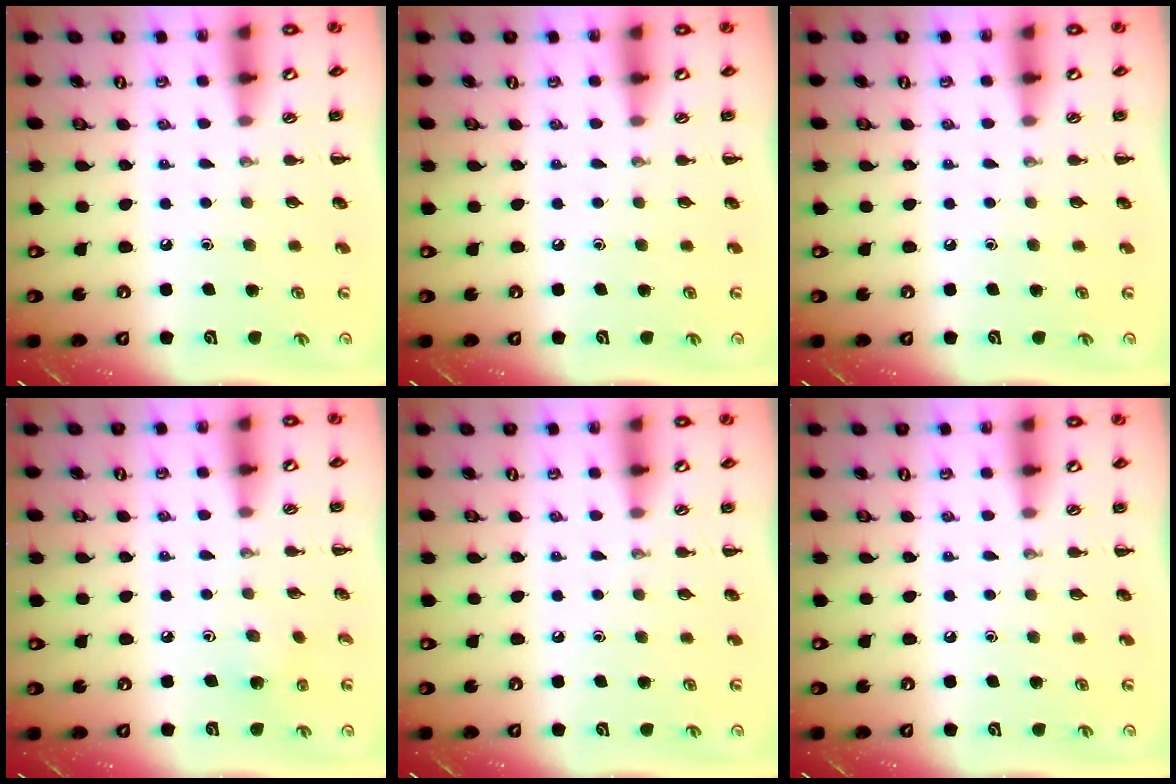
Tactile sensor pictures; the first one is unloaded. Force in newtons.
{"total": 0.0}
{"total": 0.0}
{"total": 3.7, "press": 3.5, "slide": 1.1}
{"total": 0.0}
{"total": 0.0}